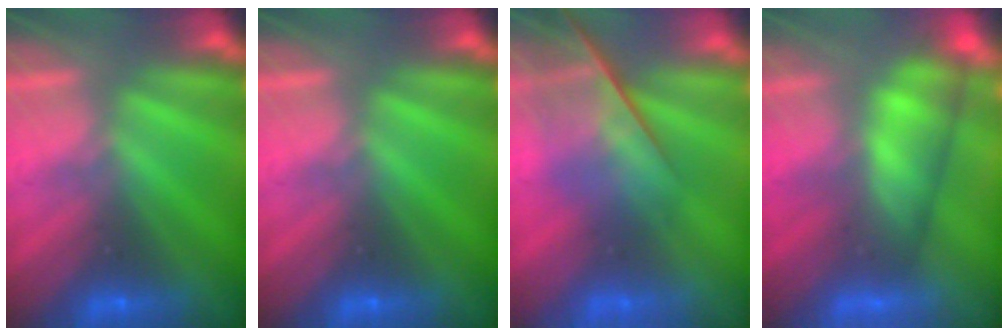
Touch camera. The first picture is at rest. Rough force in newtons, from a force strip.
{"total": 0.0}
{"total": 4.7}
{"total": 4.5}